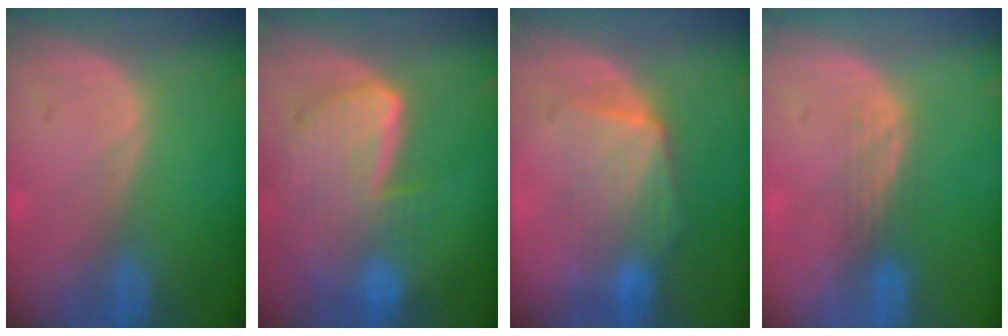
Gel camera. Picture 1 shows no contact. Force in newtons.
{"total": 9.1, "press": 8.0, "slide": 4.5}
{"total": 7.3, "press": 7.1, "slide": 1.6}
{"total": 2.8, "press": 2.5, "slide": 1.3}